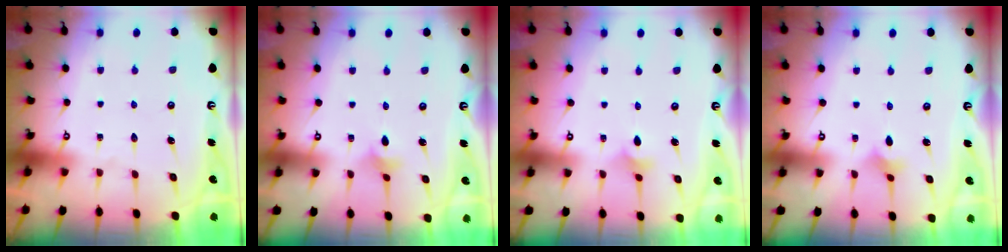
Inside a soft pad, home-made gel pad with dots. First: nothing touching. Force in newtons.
{"total": 2.8, "press": 2.8, "slide": 0.5}
{"total": 3.4, "press": 3.3, "slide": 0.8}
{"total": 1.7, "press": 1.7, "slide": 0.4}